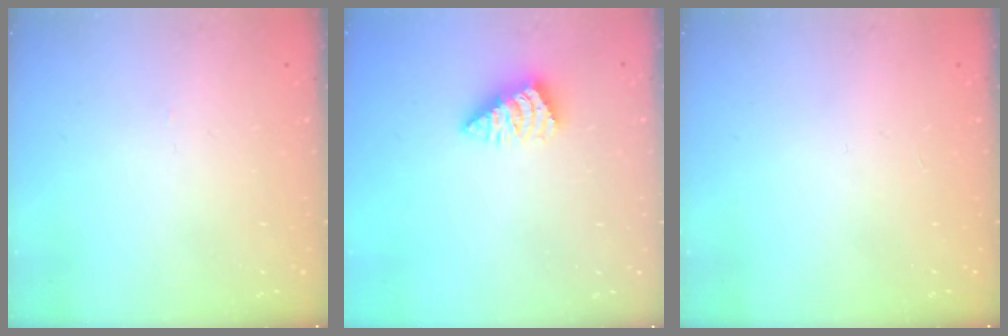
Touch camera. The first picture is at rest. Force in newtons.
{"total": 2.8, "press": 2.7, "slide": 0.5}
{"total": 0.0}